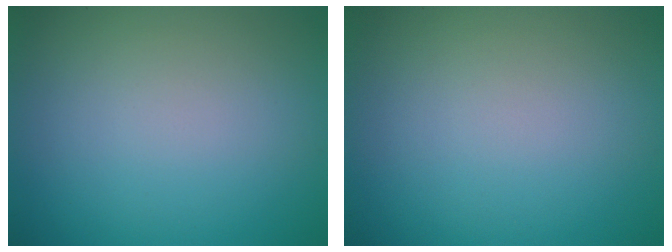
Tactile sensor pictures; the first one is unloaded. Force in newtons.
{"total": 0.0}